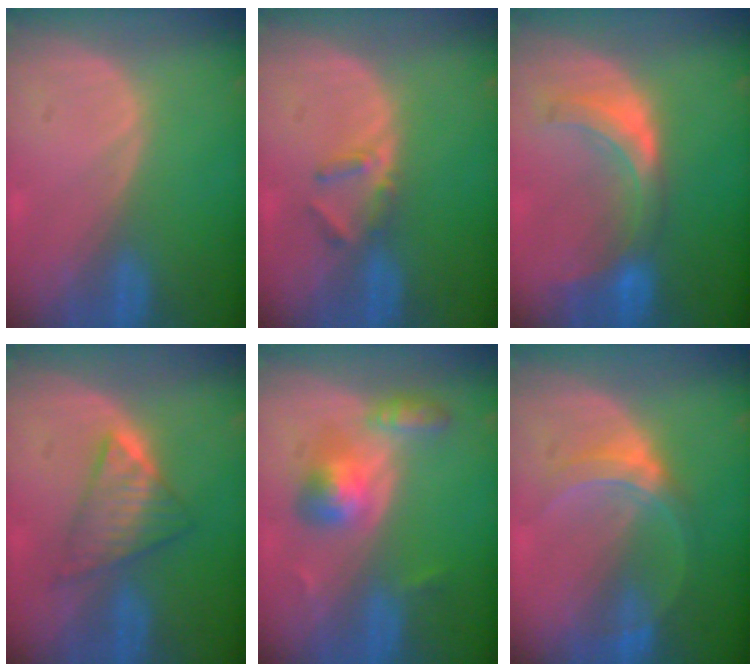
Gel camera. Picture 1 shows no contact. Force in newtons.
{"total": 2.9, "press": 2.6, "slide": 1.1}
{"total": 7.4, "press": 6.8, "slide": 2.8}
{"total": 5.9, "press": 5.9, "slide": 0.7}
{"total": 5.7, "press": 5.4, "slide": 1.6}
{"total": 5.2, "press": 5.1, "slide": 0.9}